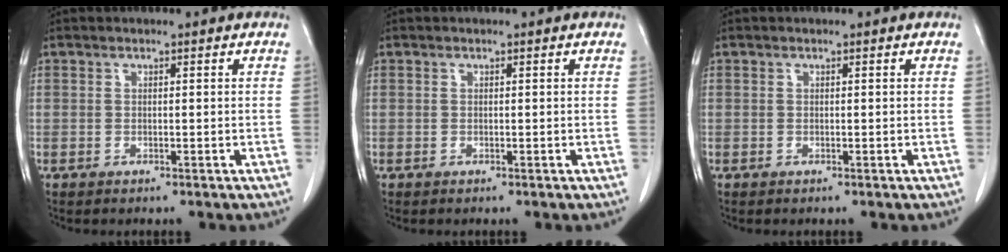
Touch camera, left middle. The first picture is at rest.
{"total": 0.0}
{"total": 0.0}